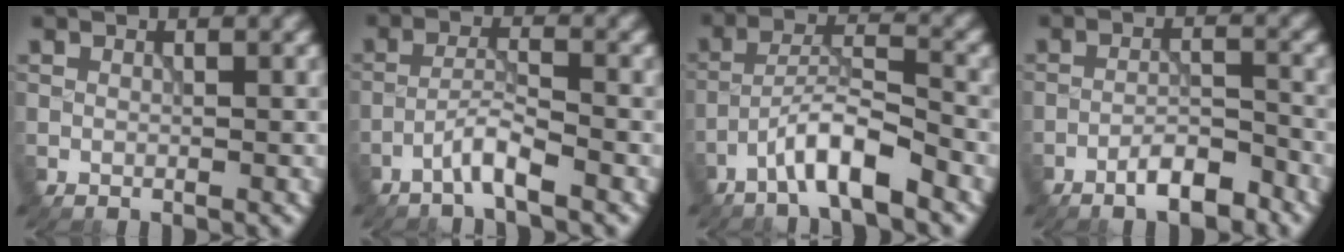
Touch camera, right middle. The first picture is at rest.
{"total": 2.6, "force": [-1.9, 0.1, 1.8], "torque": [-0.033, 0.011, -0.044]}
{"total": 4.8, "force": [-3.2, 0.7, 3.5], "torque": [-0.059, 0.016, -0.064]}
{"total": 3.8, "force": [-2.8, 0.9, 2.4], "torque": [-0.037, 0.010, -0.051]}